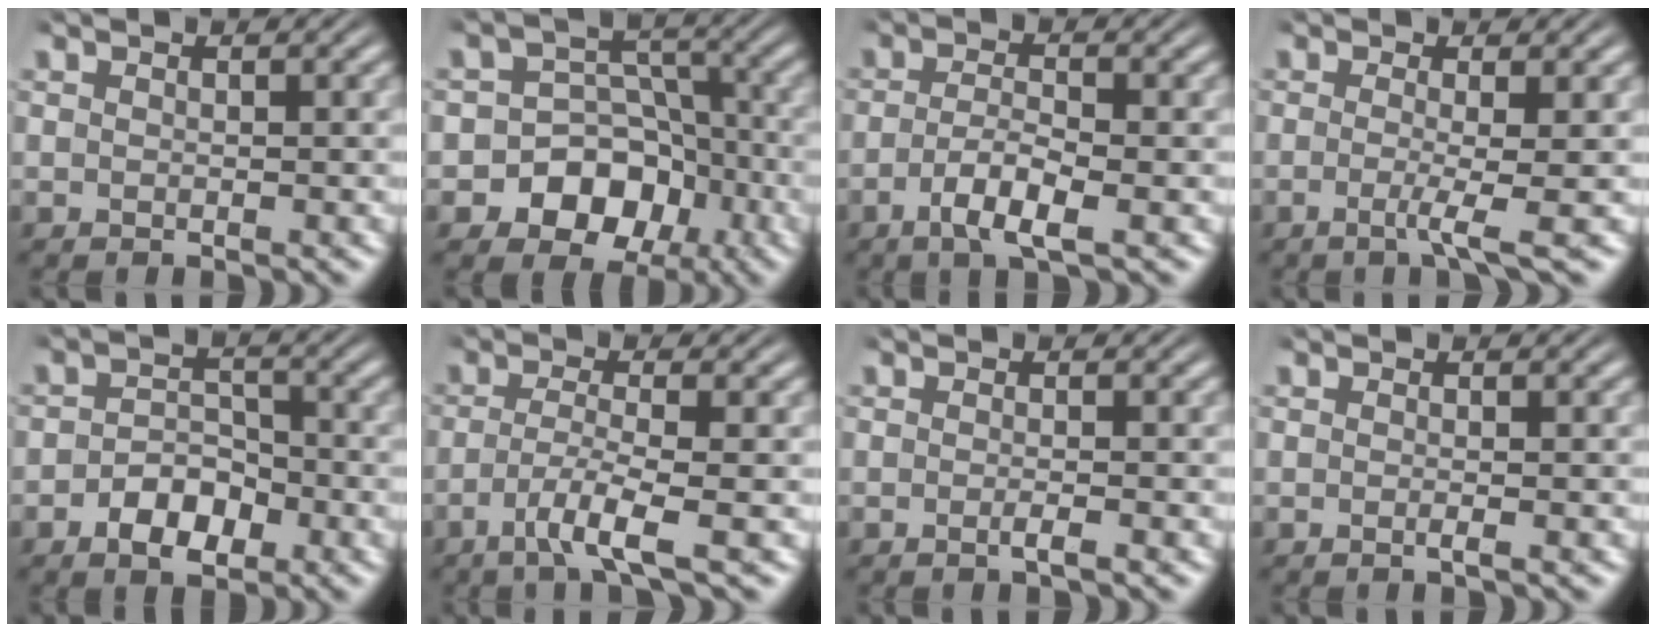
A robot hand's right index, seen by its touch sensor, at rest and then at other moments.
{"total": 10.2, "force": [-3.3, 8.9, 3.8], "torque": [-0.080, -0.035, -0.050]}
{"total": 3.5, "force": [-1.8, 0.7, 2.9], "torque": [-0.057, -0.015, -0.026]}
{"total": 2.4, "force": [-0.8, -0.5, 2.2], "torque": [-0.048, -0.019, -0.013]}
{"total": 3.8, "force": [-2.3, 2.2, 2.0], "torque": [-0.025, -0.007, -0.039]}
{"total": 3.9, "force": [-2.0, 0.2, 3.3], "torque": [-0.074, -0.025, -0.024]}
{"total": 1.1, "force": [-0.7, 0.0, 0.8], "torque": [-0.017, 0.001, -0.017]}
{"total": 0.6, "force": [-0.4, 0.1, 0.5], "torque": [-0.012, 0.001, -0.010]}